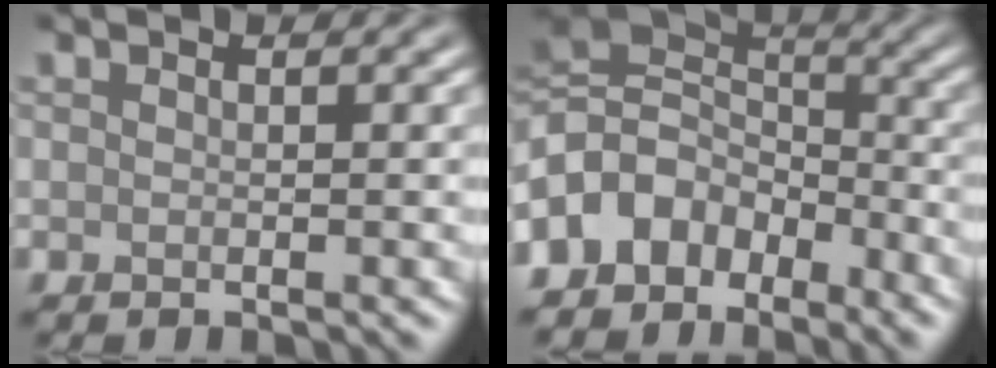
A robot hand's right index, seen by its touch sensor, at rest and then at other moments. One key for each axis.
{"total": 7.6, "fx": -4.3, "fy": 5.1, "fz": 3.6, "tx": -0.055, "ty": 0.008, "tz": -0.100}